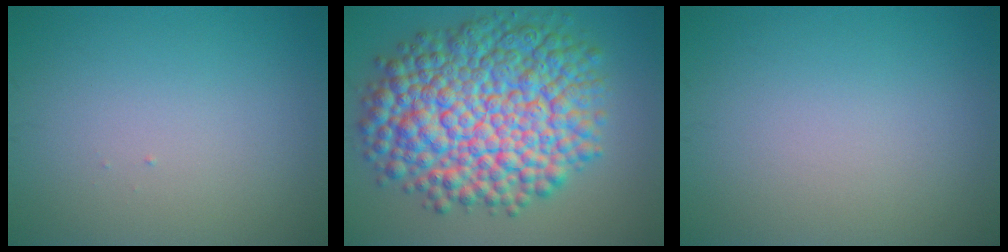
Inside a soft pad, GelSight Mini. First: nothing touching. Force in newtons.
{"total": 14.3, "press": 14.3, "slide": 0.3}
{"total": 0.0}